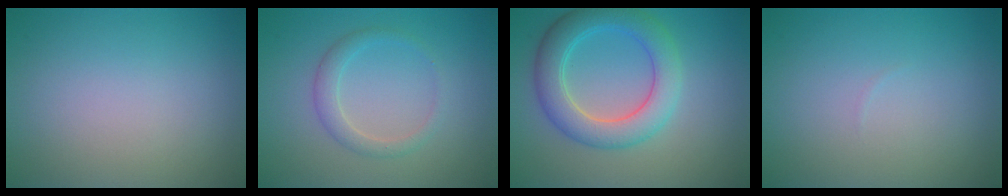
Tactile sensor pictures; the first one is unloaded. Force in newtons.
{"total": 1.9, "press": 1.9, "slide": 0.0}
{"total": 5.5, "press": 5.5, "slide": 0.4}
{"total": 0.0}